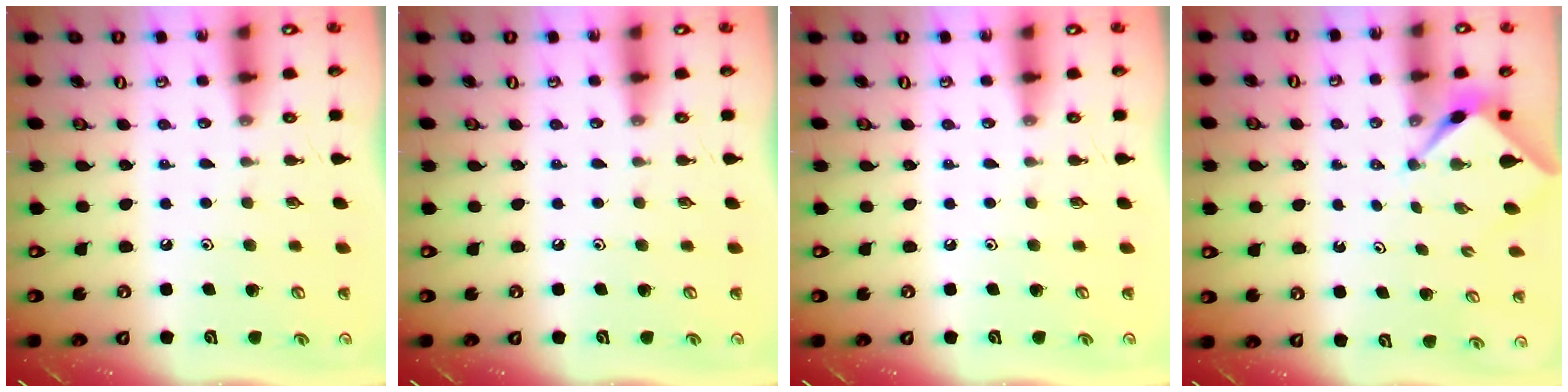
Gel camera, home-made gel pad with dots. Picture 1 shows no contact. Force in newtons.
{"total": 0.0}
{"total": 0.0}
{"total": 2.3, "press": 2.3, "slide": 0.3}